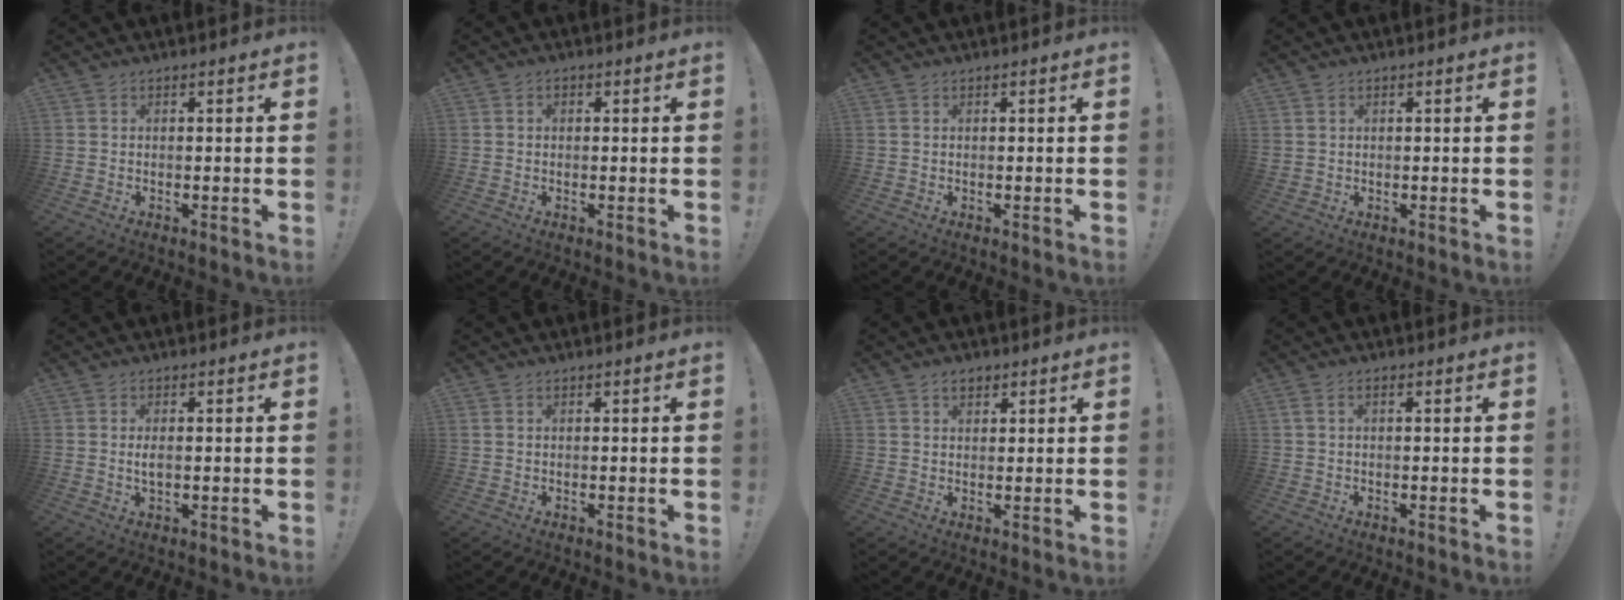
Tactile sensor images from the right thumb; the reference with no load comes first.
{"total": 0.9, "force": [-0.2, 0.8, 0.4], "torque": [-0.008, 0.004, -0.005]}
{"total": 0.0}
{"total": 1.3, "force": [0.7, 1.0, 0.3], "torque": [0.002, 0.000, 0.011]}
{"total": 2.0, "force": [-0.1, 0.8, 1.8], "torque": [-0.028, 0.000, -0.004]}
{"total": 0.5, "force": [0.3, 0.3, 0.2], "torque": [-0.010, 0.004, 0.007]}
{"total": 3.0, "force": [1.7, 2.0, 1.5], "torque": [-0.021, -0.003, 0.031]}
{"total": 1.3, "force": [0.0, 0.3, 1.3], "torque": [-0.029, 0.001, 0.000]}